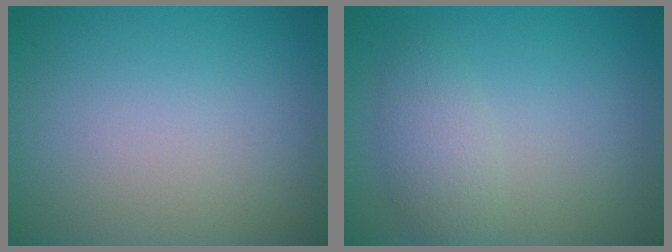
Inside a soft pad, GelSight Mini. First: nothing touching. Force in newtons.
{"total": 2.6, "press": 2.6, "slide": 0.1}